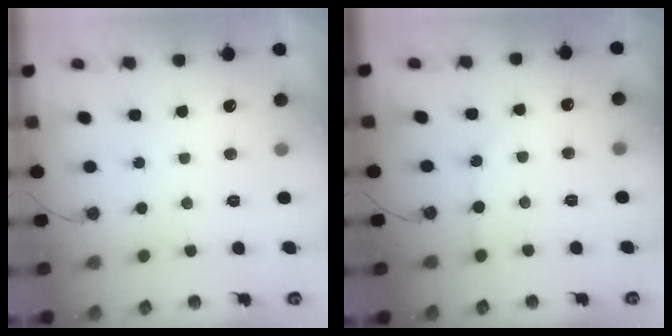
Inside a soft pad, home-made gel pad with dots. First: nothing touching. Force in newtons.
{"total": 2.7, "press": 2.7, "slide": 0.4}